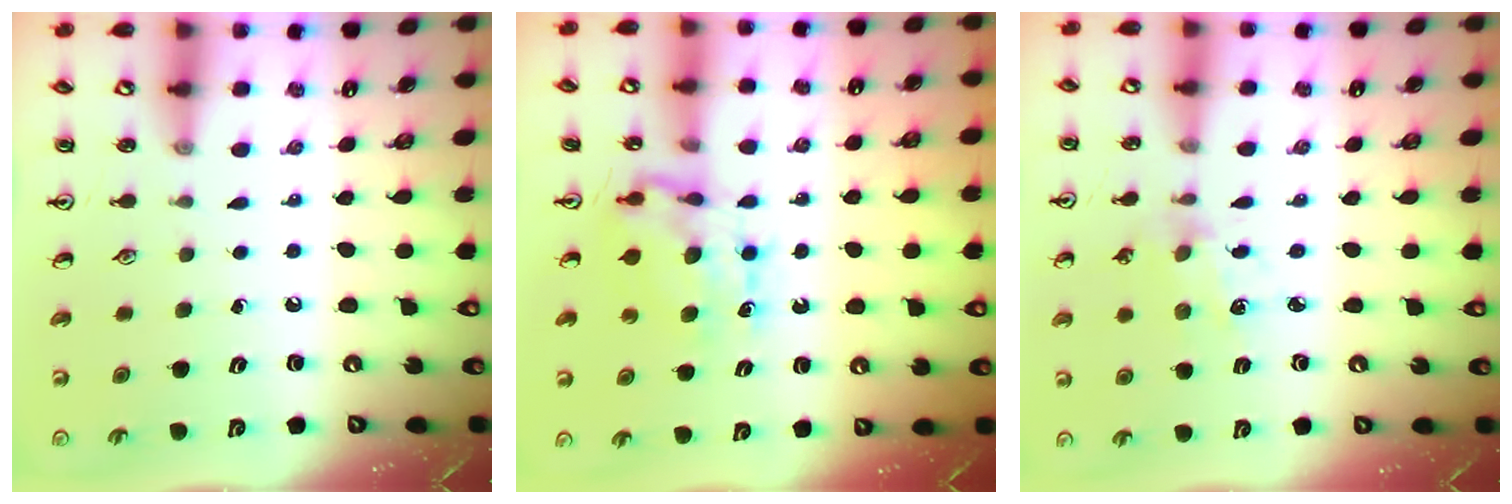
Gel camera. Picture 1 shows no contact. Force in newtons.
{"total": 6.7, "press": 6.7, "slide": 0.7}
{"total": 2.5, "press": 2.5, "slide": 0.4}